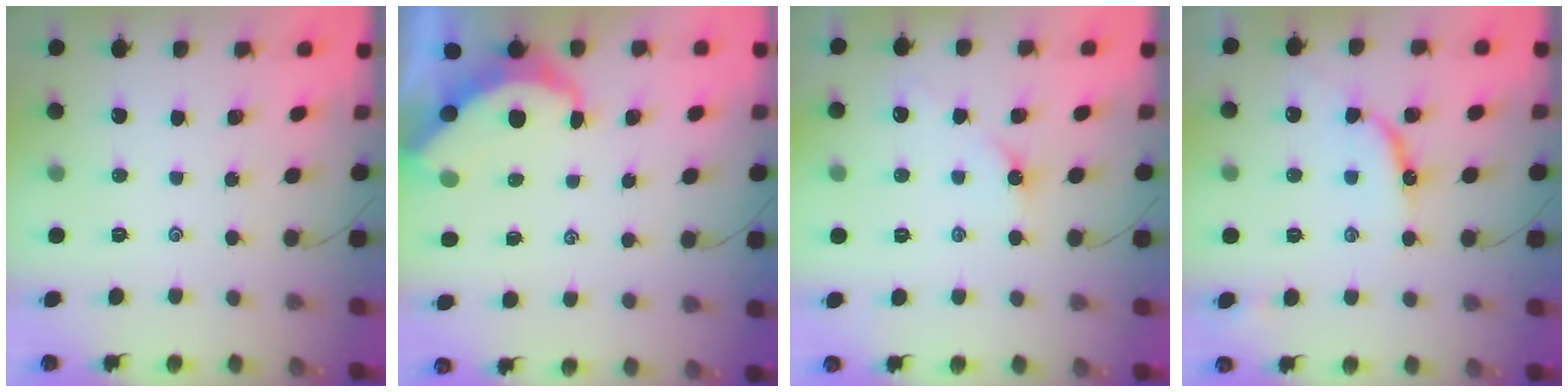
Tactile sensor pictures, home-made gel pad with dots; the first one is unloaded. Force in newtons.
{"total": 5.1, "press": 5.0, "slide": 0.5}
{"total": 2.6, "press": 2.5, "slide": 0.5}
{"total": 9.3, "press": 9.2, "slide": 1.0}